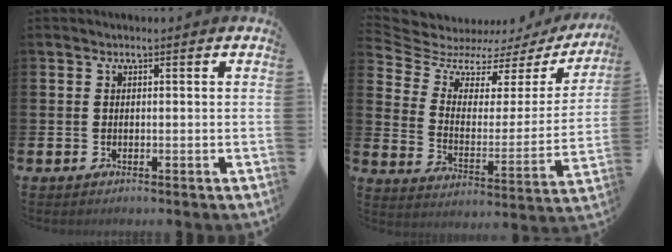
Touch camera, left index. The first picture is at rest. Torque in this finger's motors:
{"motor_torque": [0.76, -1.37, 0.05, -0.03]}